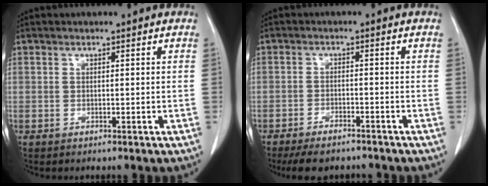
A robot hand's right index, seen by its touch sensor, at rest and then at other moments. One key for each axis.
{"total": 7.2, "fx": -6.2, "fy": 2.1, "fz": 2.9, "tx": -0.039, "ty": -0.009, "tz": -0.095}